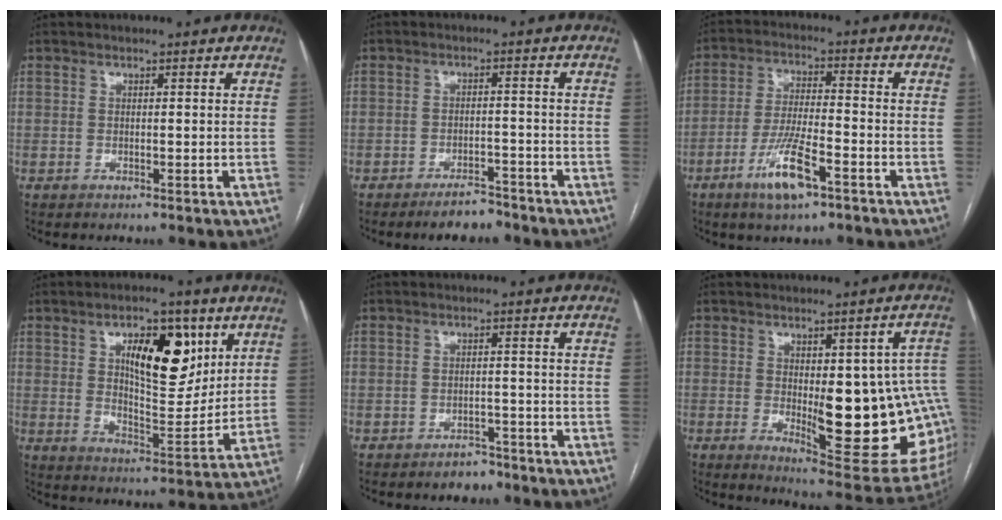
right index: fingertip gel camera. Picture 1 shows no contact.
{"total": 4.8, "force": [-4.1, 1.6, 1.9], "torque": [-0.028, 0.002, -0.061]}
{"total": 9.0, "force": [-5.0, 1.6, 7.4], "torque": [-0.148, -0.009, -0.090]}
{"total": 13.0, "force": [5.3, 5.2, 10.7], "torque": [-0.164, 0.004, 0.093]}
{"total": 3.2, "force": [-2.5, 1.8, 0.9], "torque": [-0.014, 0.008, -0.031]}
{"total": 19.5, "force": [-1.7, 6.3, 18.4], "torque": [-0.166, 0.006, 0.002]}